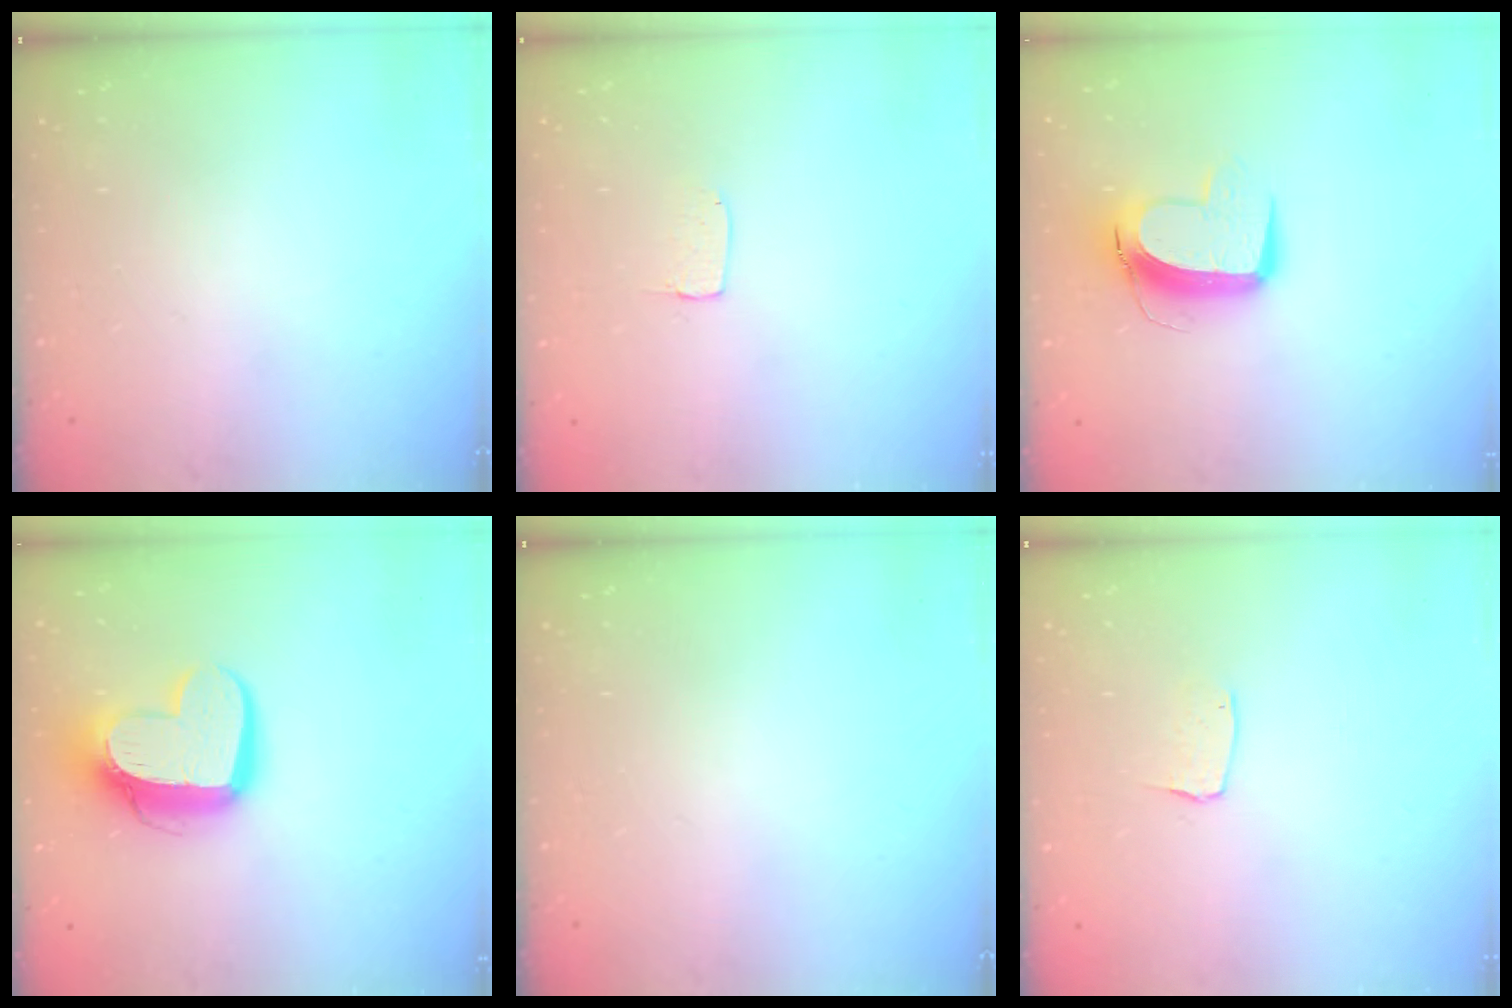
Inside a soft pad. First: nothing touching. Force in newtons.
{"total": 3.2, "press": 3.2, "slide": 0.1}
{"total": 11.1, "press": 11.0, "slide": 1.3}
{"total": 14.0, "press": 13.9, "slide": 1.3}
{"total": 0.0}
{"total": 3.7, "press": 3.7, "slide": 0.2}